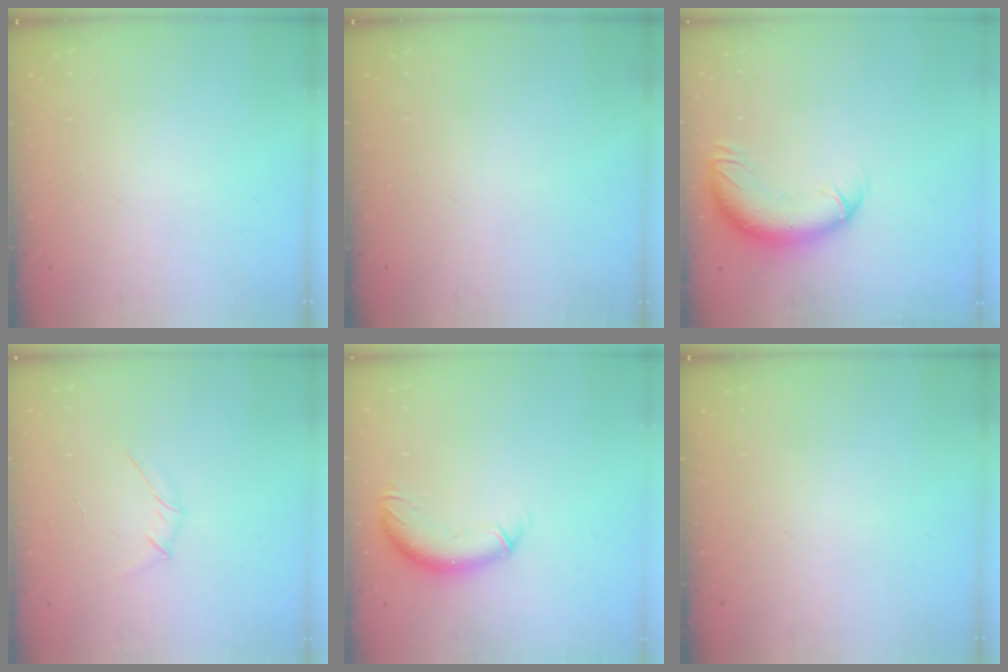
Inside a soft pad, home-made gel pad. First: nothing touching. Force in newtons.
{"total": 0.0}
{"total": 13.0, "press": 12.6, "slide": 3.4}
{"total": 3.3, "press": 3.2, "slide": 0.9}
{"total": 10.0, "press": 9.9, "slide": 1.9}
{"total": 0.0}